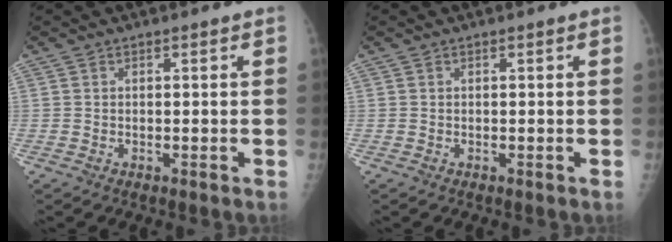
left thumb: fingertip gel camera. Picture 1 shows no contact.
{"total": 0.0}